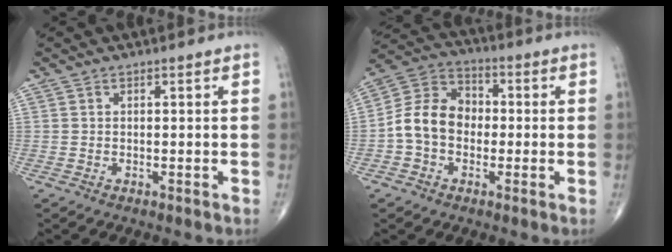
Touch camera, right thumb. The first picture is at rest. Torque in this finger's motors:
{"motor_torque": [0.10, 0.09, 0.34, -0.09, 0.16]}